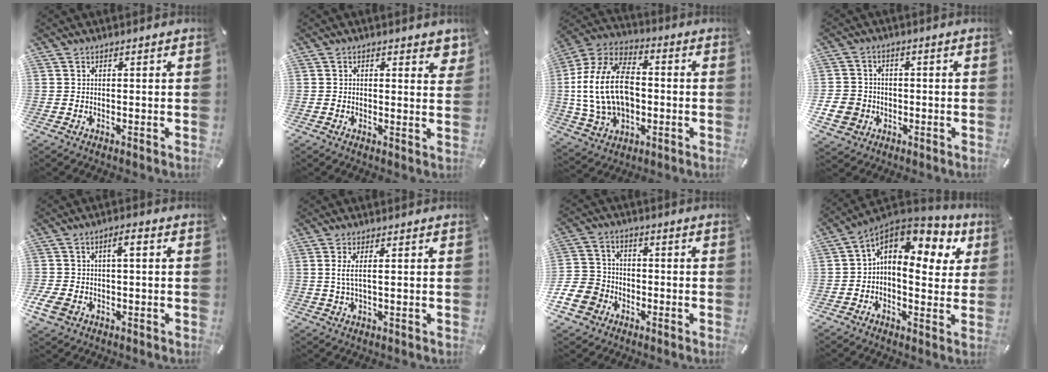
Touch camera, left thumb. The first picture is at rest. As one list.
[{"total": 2.7, "force": [1.0, 1.5, 2.0], "torque": [-0.017, -0.005, 0.012]}, {"total": 18.2, "force": [-1.0, 12.8, 12.9], "torque": [-0.283, 0.009, -0.021]}, {"total": 7.6, "force": [-2.0, 6.9, 2.6], "torque": [-0.059, 0.009, -0.036]}, {"total": 6.6, "force": [-1.3, 4.0, 5.1], "torque": [-0.107, 0.008, -0.025]}, {"total": 3.7, "force": [0.5, 1.0, 3.5], "torque": [-0.076, -0.003, 0.005]}, {"total": 9.5, "force": [-4.0, 8.1, 2.9], "torque": [-0.077, 0.032, -0.076]}, {"total": 13.3, "force": [5.5, 7.7, 9.4], "torque": [-0.163, -0.034, 0.095]}]